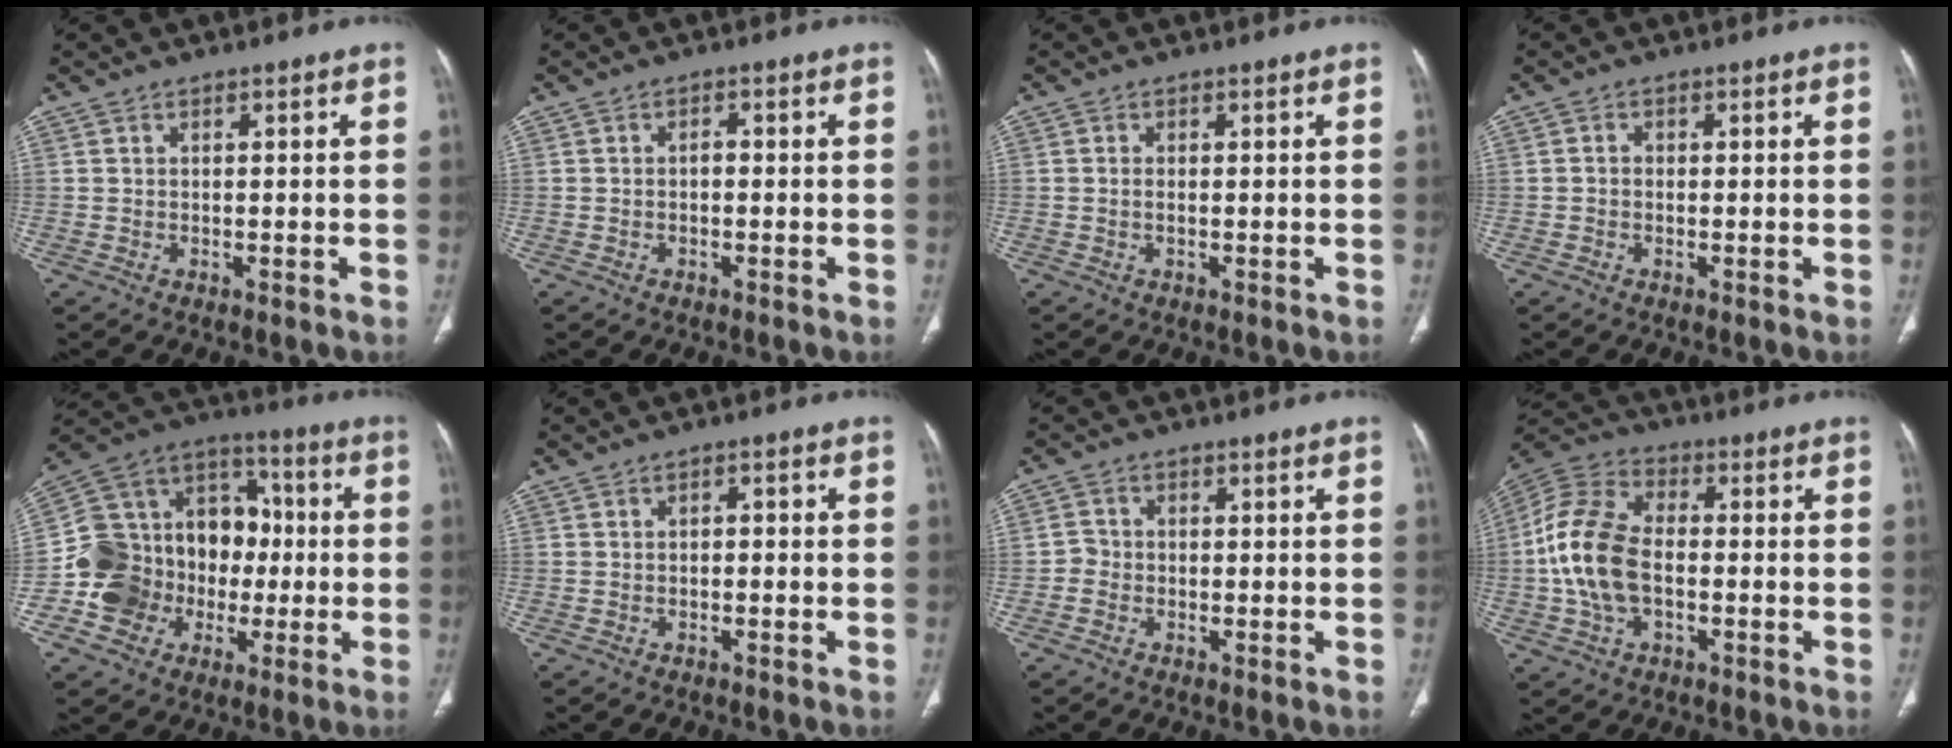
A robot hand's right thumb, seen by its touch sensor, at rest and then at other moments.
{"total": 1.3, "force": [-0.3, 0.8, 1.0], "torque": [-0.013, 0.004, -0.007]}
{"total": 0.8, "force": [-0.1, 0.4, 0.7], "torque": [-0.018, 0.001, -0.002]}
{"total": 1.0, "force": [-0.2, 0.9, 0.5], "torque": [-0.001, 0.005, -0.006]}
{"total": 20.3, "force": [-3.4, 17.2, 10.3], "torque": [-0.146, 0.070, -0.054]}
{"total": 1.3, "force": [-0.2, 0.9, 1.0], "torque": [-0.008, 0.006, -0.008]}
{"total": 2.4, "force": [-0.8, 2.1, 0.7], "torque": [-0.004, 0.011, -0.023]}
{"total": 14.6, "force": [-1.6, 9.0, 11.4], "torque": [-0.238, 0.028, -0.033]}